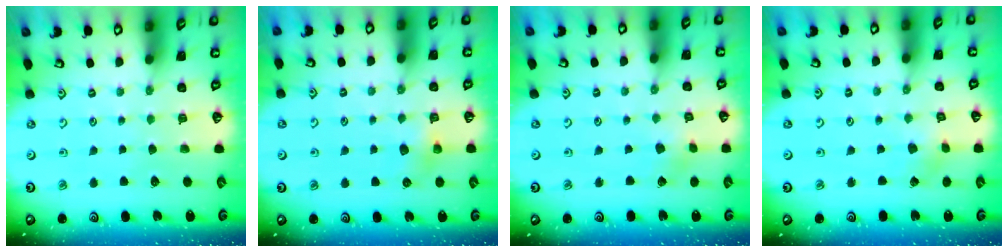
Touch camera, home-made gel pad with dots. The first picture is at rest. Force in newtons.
{"total": 4.4, "press": 4.4, "slide": 0.3}
{"total": 2.5, "press": 2.4, "slide": 0.2}
{"total": 2.0, "press": 2.0, "slide": 0.1}